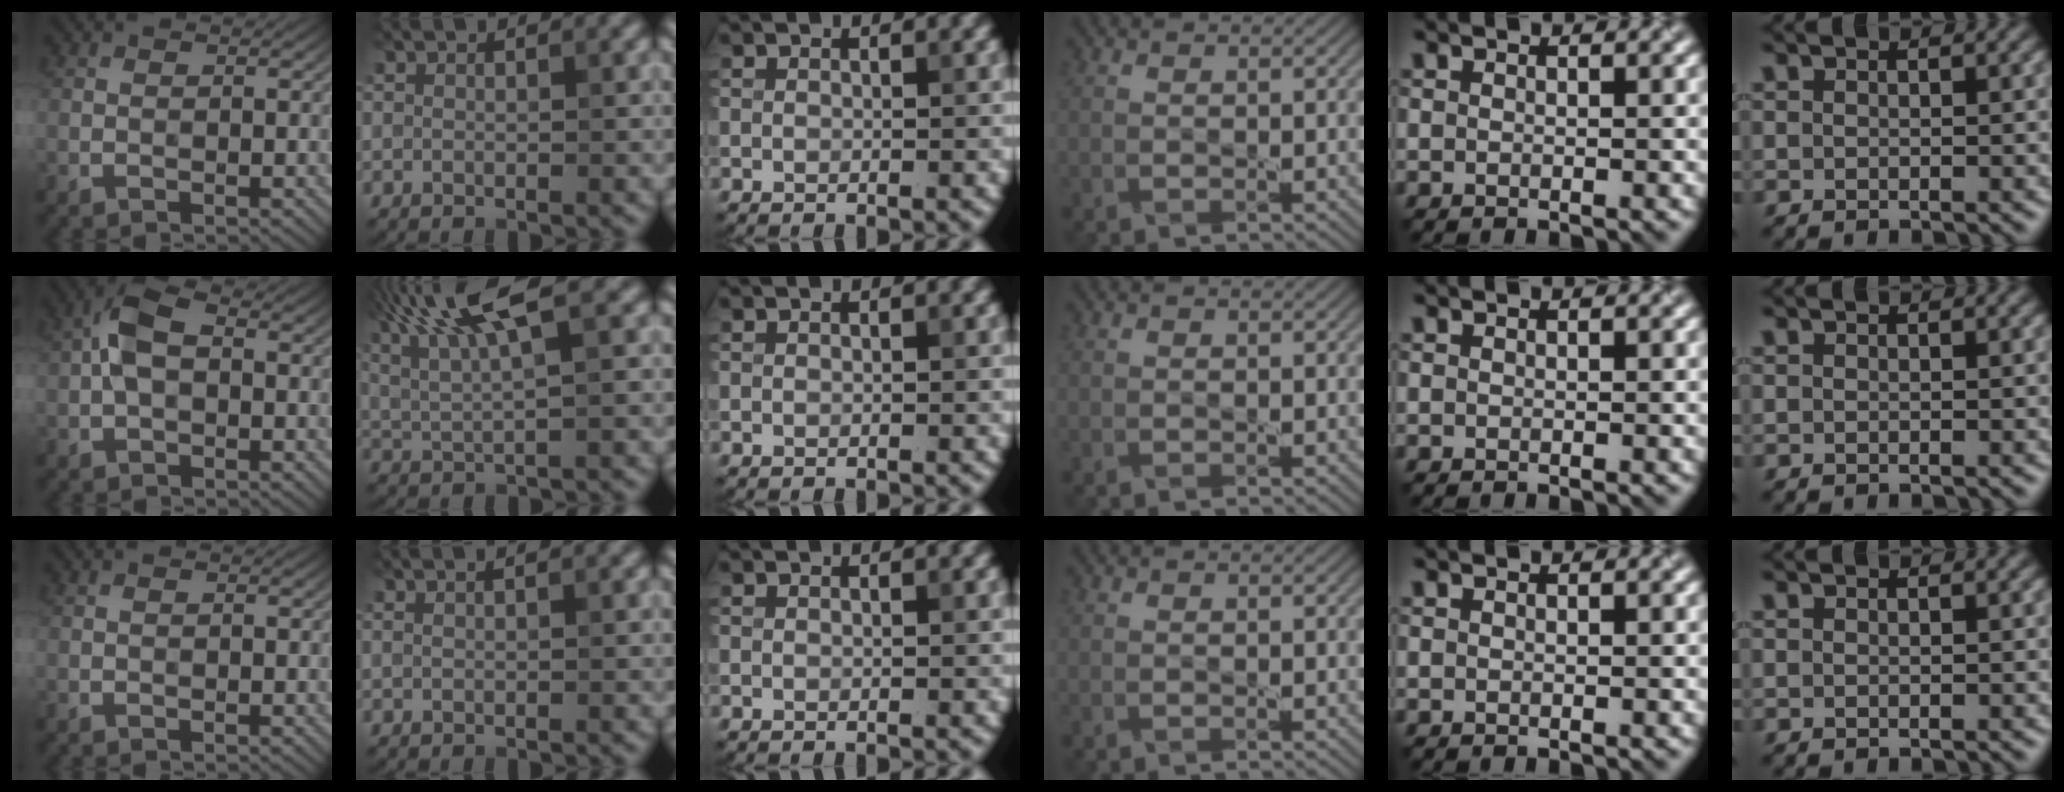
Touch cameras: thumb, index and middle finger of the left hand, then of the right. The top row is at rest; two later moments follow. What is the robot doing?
{"motion": "squeeze", "object": "tweezer"}